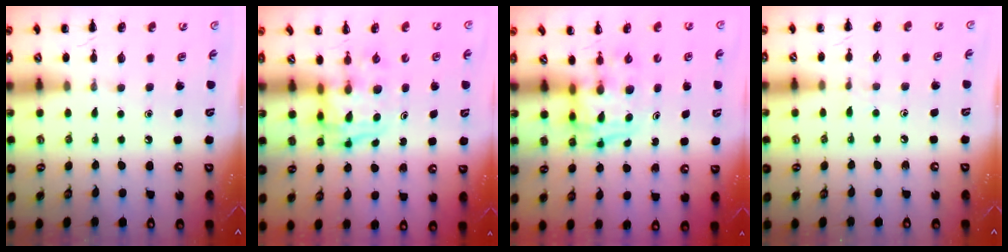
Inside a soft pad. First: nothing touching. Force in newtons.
{"total": 3.4, "press": 3.4, "slide": 0.6}
{"total": 3.4, "press": 3.3, "slide": 0.5}
{"total": 3.0, "press": 2.7, "slide": 1.2}